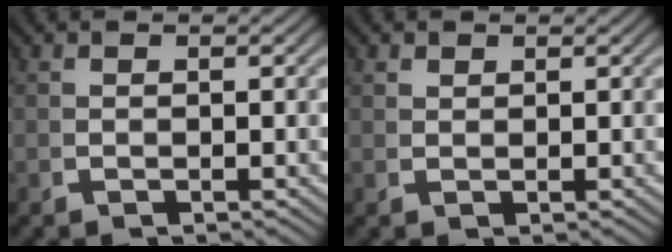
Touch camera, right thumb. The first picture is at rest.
{"total": 1.0, "force": [1.0, 0.0, -0.1], "torque": [0.007, 0.003, 0.025]}